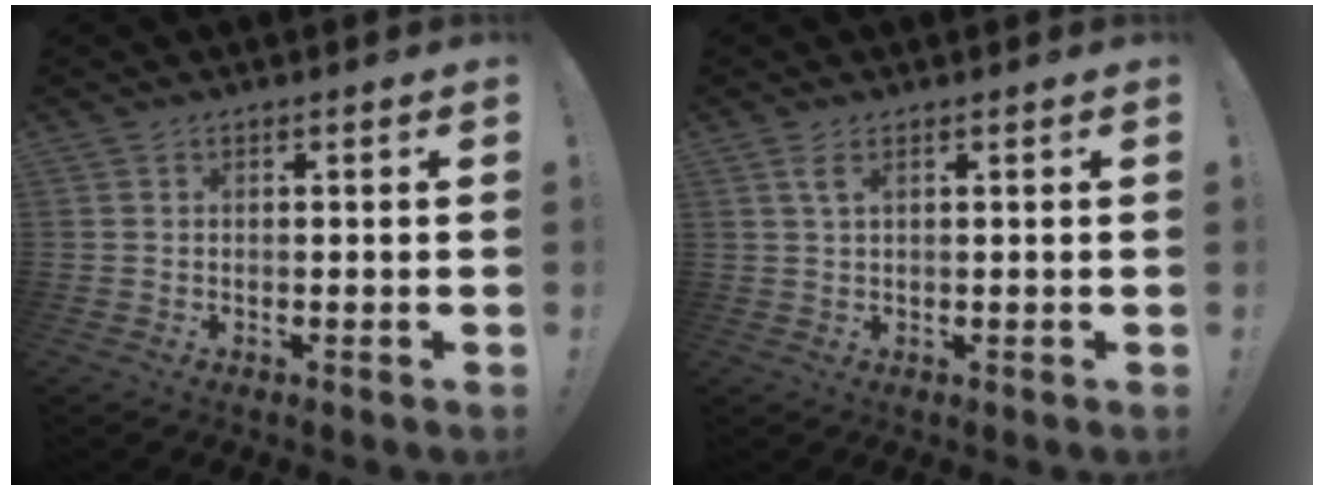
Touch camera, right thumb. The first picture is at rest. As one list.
[{"total": 2.5, "force": [1.1, 0.8, 2.1], "torque": [-0.045, 0.003, 0.019]}]